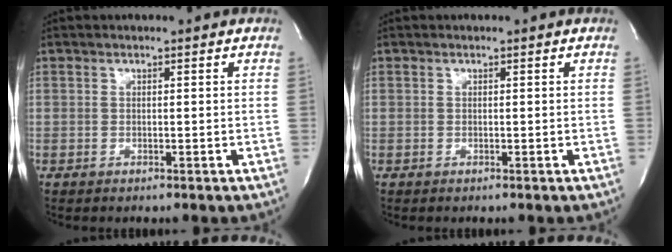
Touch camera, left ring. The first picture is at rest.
{"total": 0.0}